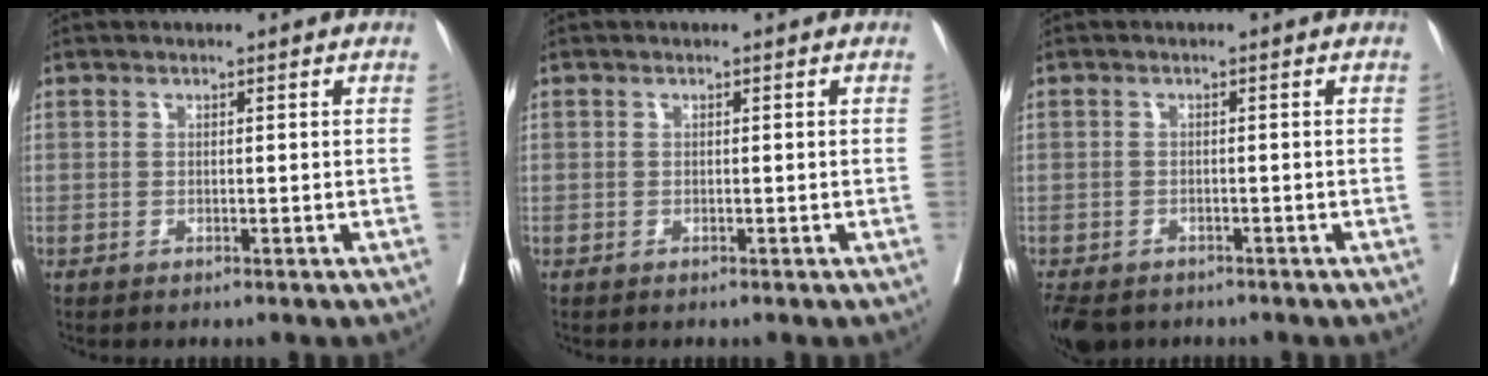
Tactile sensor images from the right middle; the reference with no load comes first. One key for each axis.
{"total": 0.0}
{"total": 9.6, "fx": -6.6, "fy": 5.8, "fz": 3.9, "tx": -0.098, "ty": -0.018, "tz": -0.088}